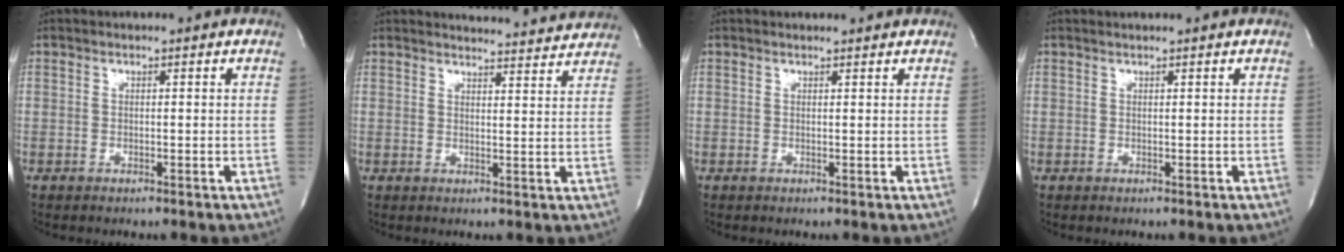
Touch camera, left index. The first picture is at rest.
{"total": 10.3, "force": [10.2, 0.9, 1.3], "torque": [-0.009, -0.008, 0.110]}
{"total": 1.9, "force": [1.9, 0.3, 0.1], "torque": [-0.013, 0.002, 0.022]}
{"total": 1.7, "force": [1.6, -0.1, 0.5], "torque": [-0.007, 0.013, 0.026]}